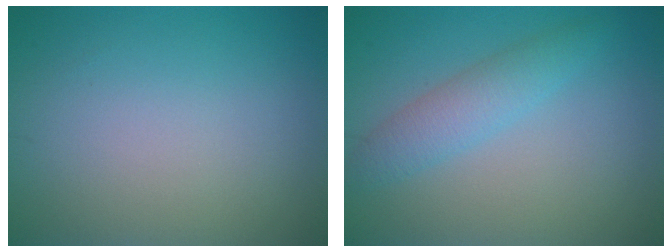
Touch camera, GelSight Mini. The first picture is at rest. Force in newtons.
{"total": 2.9, "press": 2.9, "slide": 0.1}